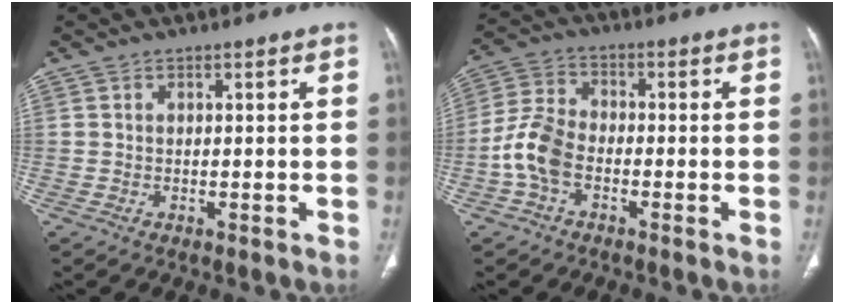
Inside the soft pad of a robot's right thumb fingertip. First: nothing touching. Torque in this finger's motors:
{"motor_torque": [1.32, 1.03, 0.43, -0.60, 0.30]}